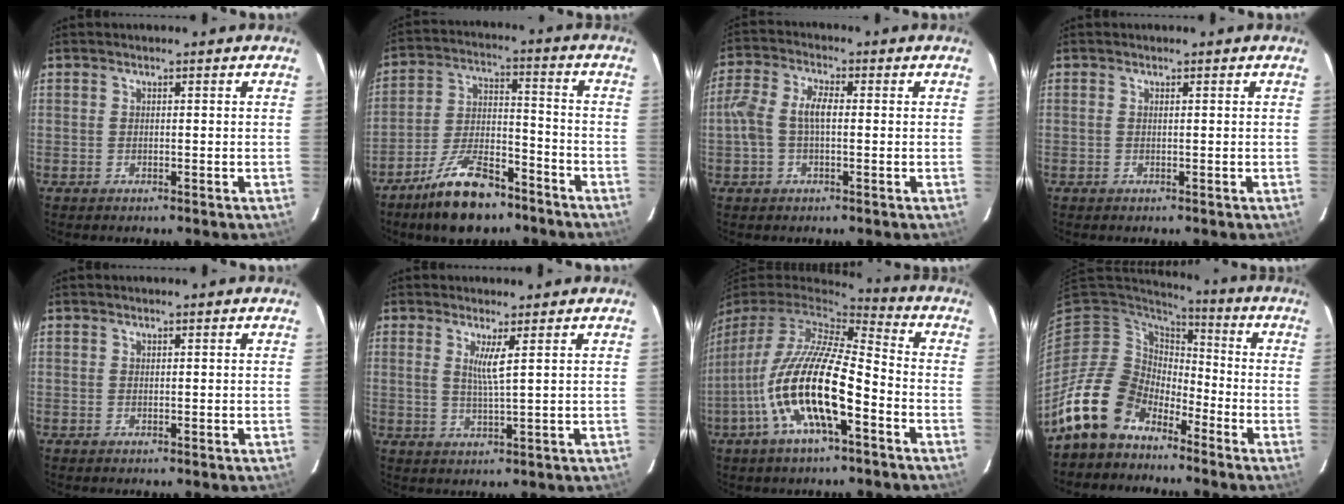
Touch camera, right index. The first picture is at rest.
{"total": 13.8, "force": [-10.1, 5.2, 7.9], "torque": [-0.157, 0.006, -0.172]}
{"total": 6.4, "force": [-0.2, 3.0, 5.7], "torque": [-0.122, 0.014, -0.007]}
{"total": 0.0}
{"total": 0.0}
{"total": 3.4, "force": [1.5, -0.5, 3.1], "torque": [-0.059, -0.010, 0.025]}
{"total": 18.8, "force": [-7.2, 5.2, 16.5], "torque": [-0.313, -0.031, -0.141]}
{"total": 13.7, "force": [-9.9, 8.6, 4.0], "torque": [-0.096, 0.017, -0.179]}